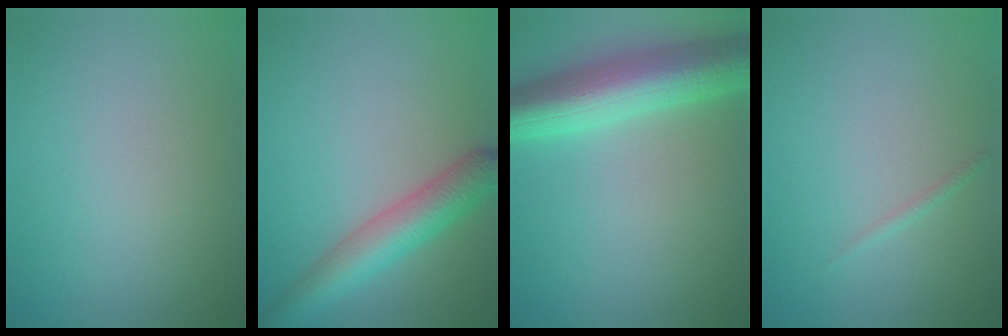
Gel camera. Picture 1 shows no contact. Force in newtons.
{"total": 5.7, "press": 5.7, "slide": 0.2}
{"total": 8.9, "press": 8.9, "slide": 0.0}
{"total": 0.7, "press": 0.7, "slide": 0.0}